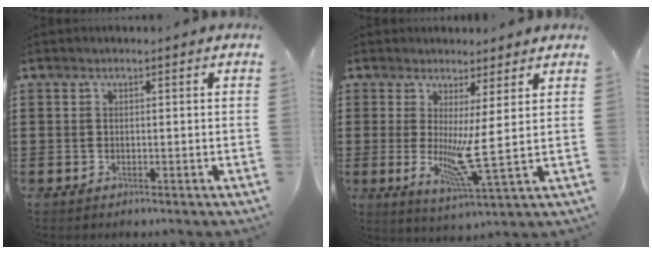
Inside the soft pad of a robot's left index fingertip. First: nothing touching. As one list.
[{"total": 7.0, "force": [1.2, -0.5, 6.9], "torque": [-0.115, -0.032, 0.020]}]